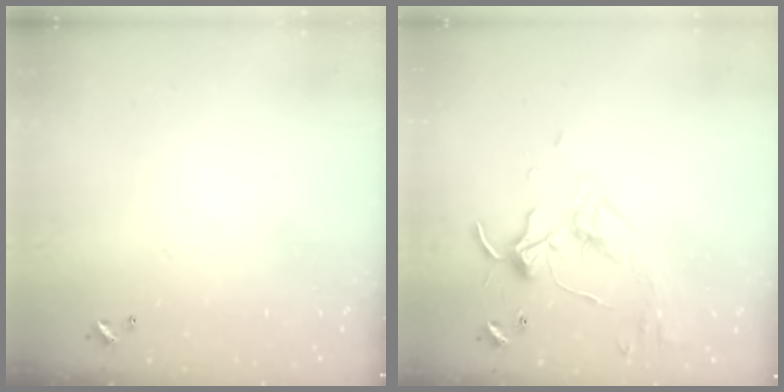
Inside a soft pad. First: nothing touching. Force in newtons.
{"total": 3.3, "press": 3.2, "slide": 0.7}